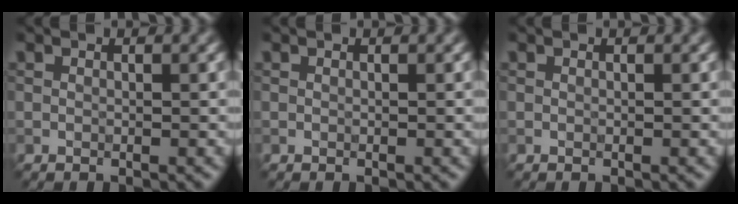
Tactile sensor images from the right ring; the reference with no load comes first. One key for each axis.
{"total": 0.0}
{"total": 0.0}